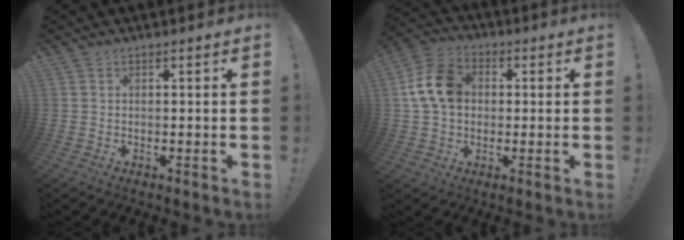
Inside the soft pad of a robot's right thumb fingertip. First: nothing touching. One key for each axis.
{"total": 13.4, "fx": 1.8, "fy": 10.2, "fz": 8.5, "tx": -0.142, "ty": 0.012, "tz": 0.039}